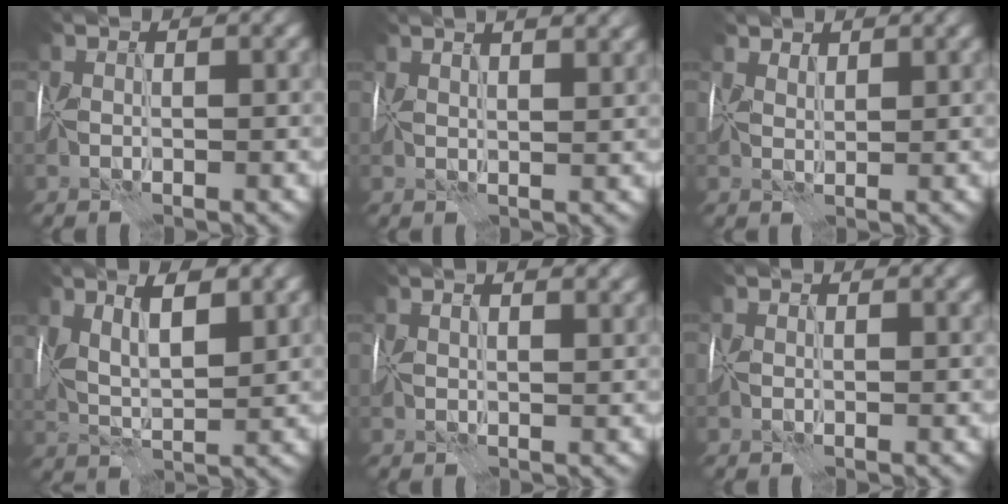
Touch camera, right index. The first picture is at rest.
{"total": 7.1, "force": [4.5, 2.9, 4.6], "torque": [-0.061, 0.041, 0.051]}
{"total": 2.3, "force": [2.1, 0.8, 0.7], "torque": [-0.015, -0.004, 0.043]}
{"total": 5.3, "force": [2.3, 2.0, 4.4], "torque": [-0.078, 0.003, 0.035]}
{"total": 5.4, "force": [3.1, 2.3, 3.7], "torque": [-0.048, 0.030, 0.034]}
{"total": 1.0, "force": [0.6, 0.5, 0.7], "torque": [-0.013, 0.000, 0.014]}